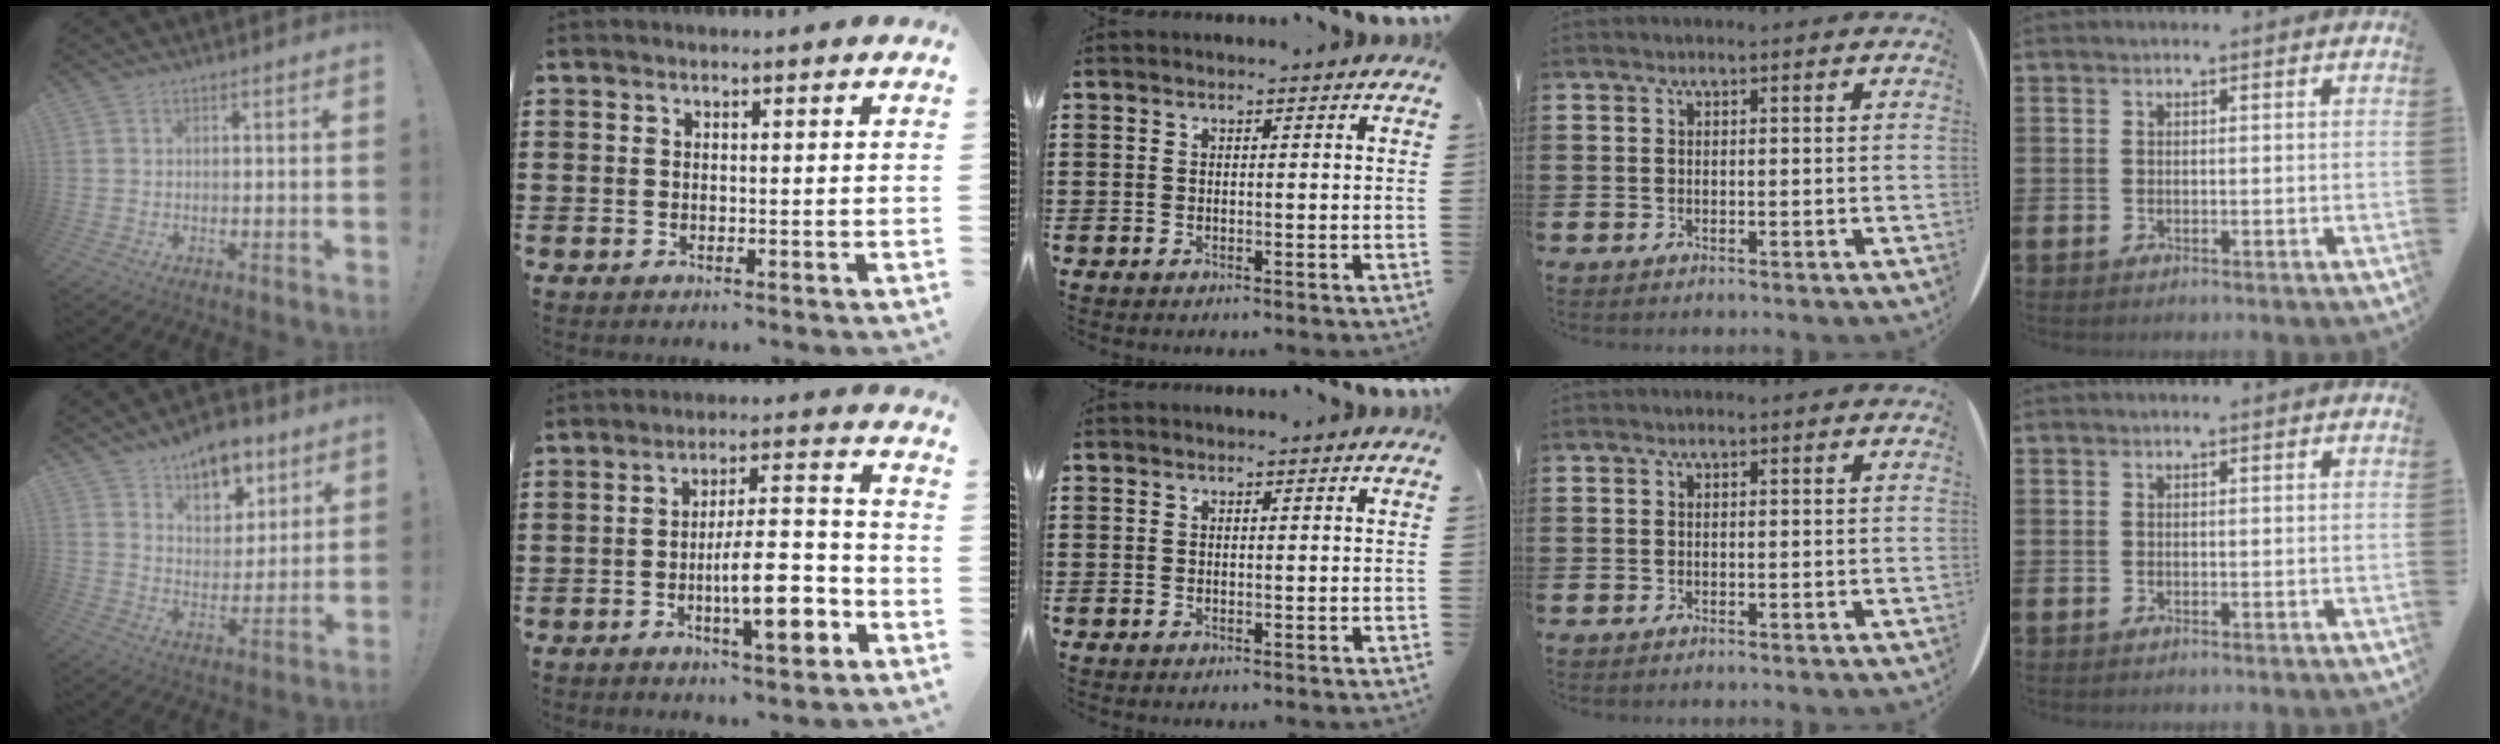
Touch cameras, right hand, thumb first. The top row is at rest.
{"thumb": {"total": 12.0, "force": [8.5, 6.7, 5.2], "torque": [-0.062, -0.057, 0.156]}, "index": {"total": 11.0, "force": [-3.7, 3.2, 9.8], "torque": [-0.156, -0.002, -0.068]}}